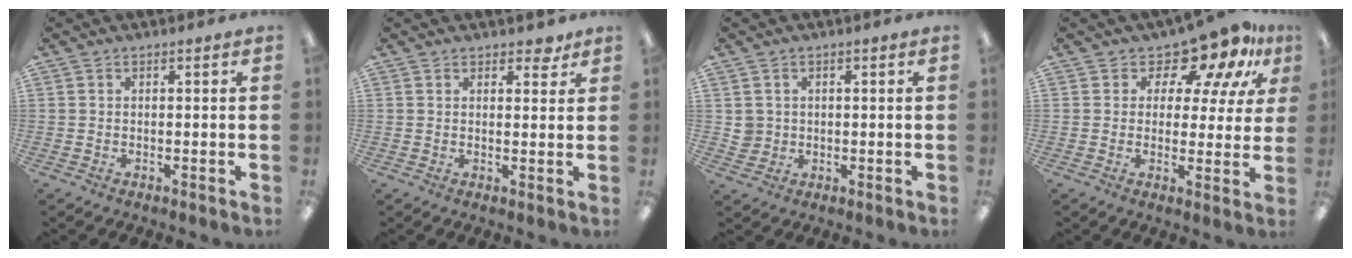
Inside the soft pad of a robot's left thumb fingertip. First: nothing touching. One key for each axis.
{"total": 2.7, "fx": 2.1, "fy": 1.3, "fz": 1.0, "tx": 0.003, "ty": -0.008, "tz": 0.035}
{"total": 3.2, "fx": 0.5, "fy": 3.2, "fz": 0.2, "tx": -0.004, "ty": 0.003, "tz": 0.008}
{"total": 10.7, "fx": 8.4, "fy": 4.7, "fz": 4.7, "tx": -0.084, "ty": -0.068, "tz": 0.148}